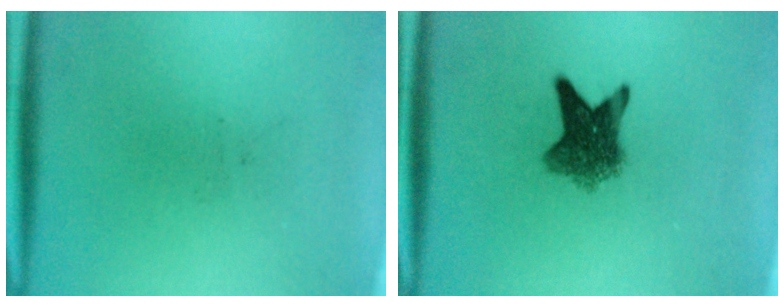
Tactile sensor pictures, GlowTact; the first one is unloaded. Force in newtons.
{"total": 6.3}